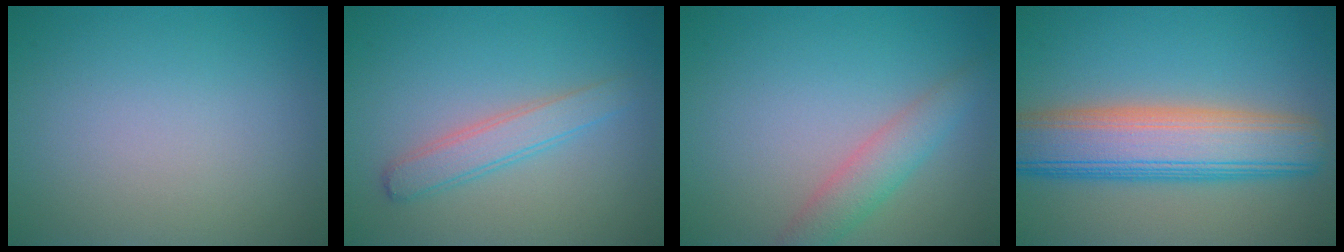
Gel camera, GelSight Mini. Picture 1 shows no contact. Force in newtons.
{"total": 2.5, "press": 2.5, "slide": 0.1}
{"total": 2.9, "press": 2.9, "slide": 0.1}
{"total": 9.1, "press": 9.1, "slide": 0.6}